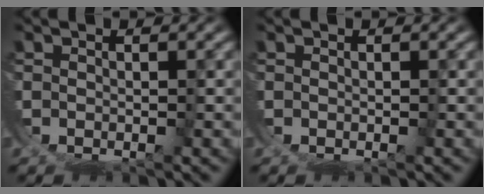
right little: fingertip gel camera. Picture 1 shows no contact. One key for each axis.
{"total": 0.0}